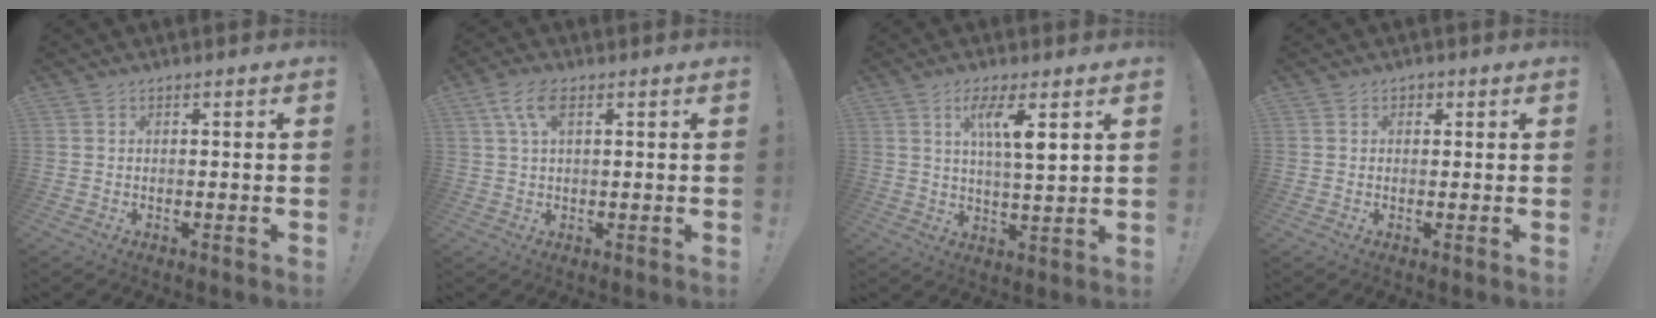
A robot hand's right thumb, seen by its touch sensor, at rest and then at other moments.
{"total": 5.9, "force": [2.3, 2.8, 4.6], "torque": [-0.089, 0.006, 0.045]}
{"total": 9.0, "force": [4.2, 1.2, 7.9], "torque": [-0.135, -0.017, 0.062]}
{"total": 1.4, "force": [0.3, 1.3, 0.5], "torque": [-0.007, 0.003, 0.005]}